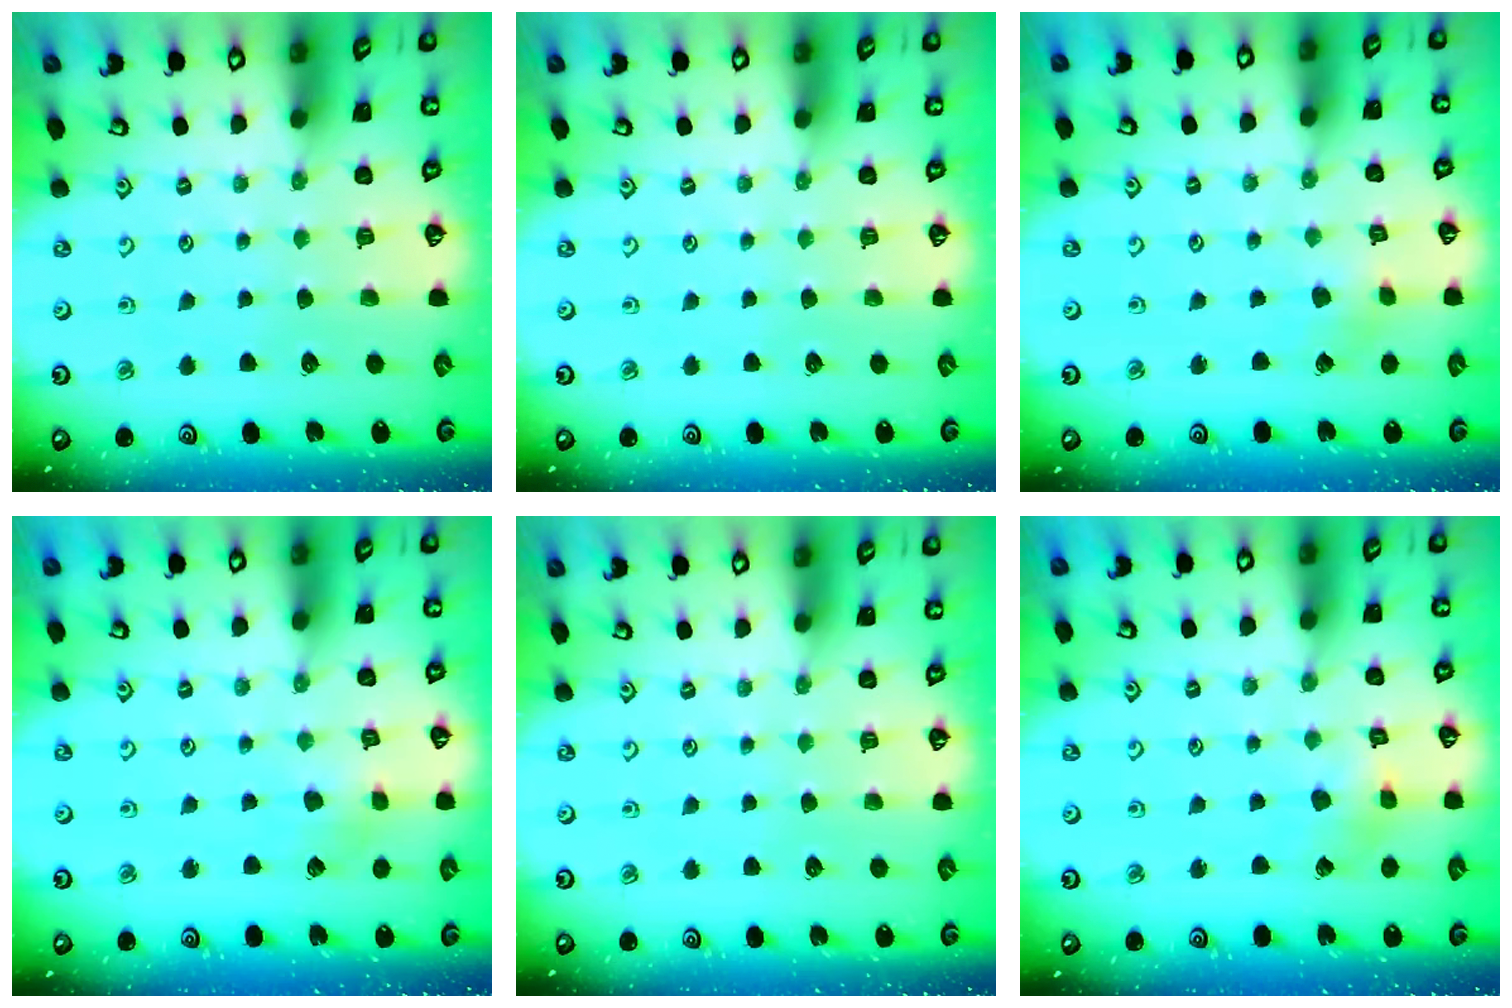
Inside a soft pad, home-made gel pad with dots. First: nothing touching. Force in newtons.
{"total": 0.0}
{"total": 1.8, "press": 1.8, "slide": 0.1}
{"total": 2.9, "press": 2.8, "slide": 0.7}
{"total": 0.0}
{"total": 2.8, "press": 2.8, "slide": 0.3}